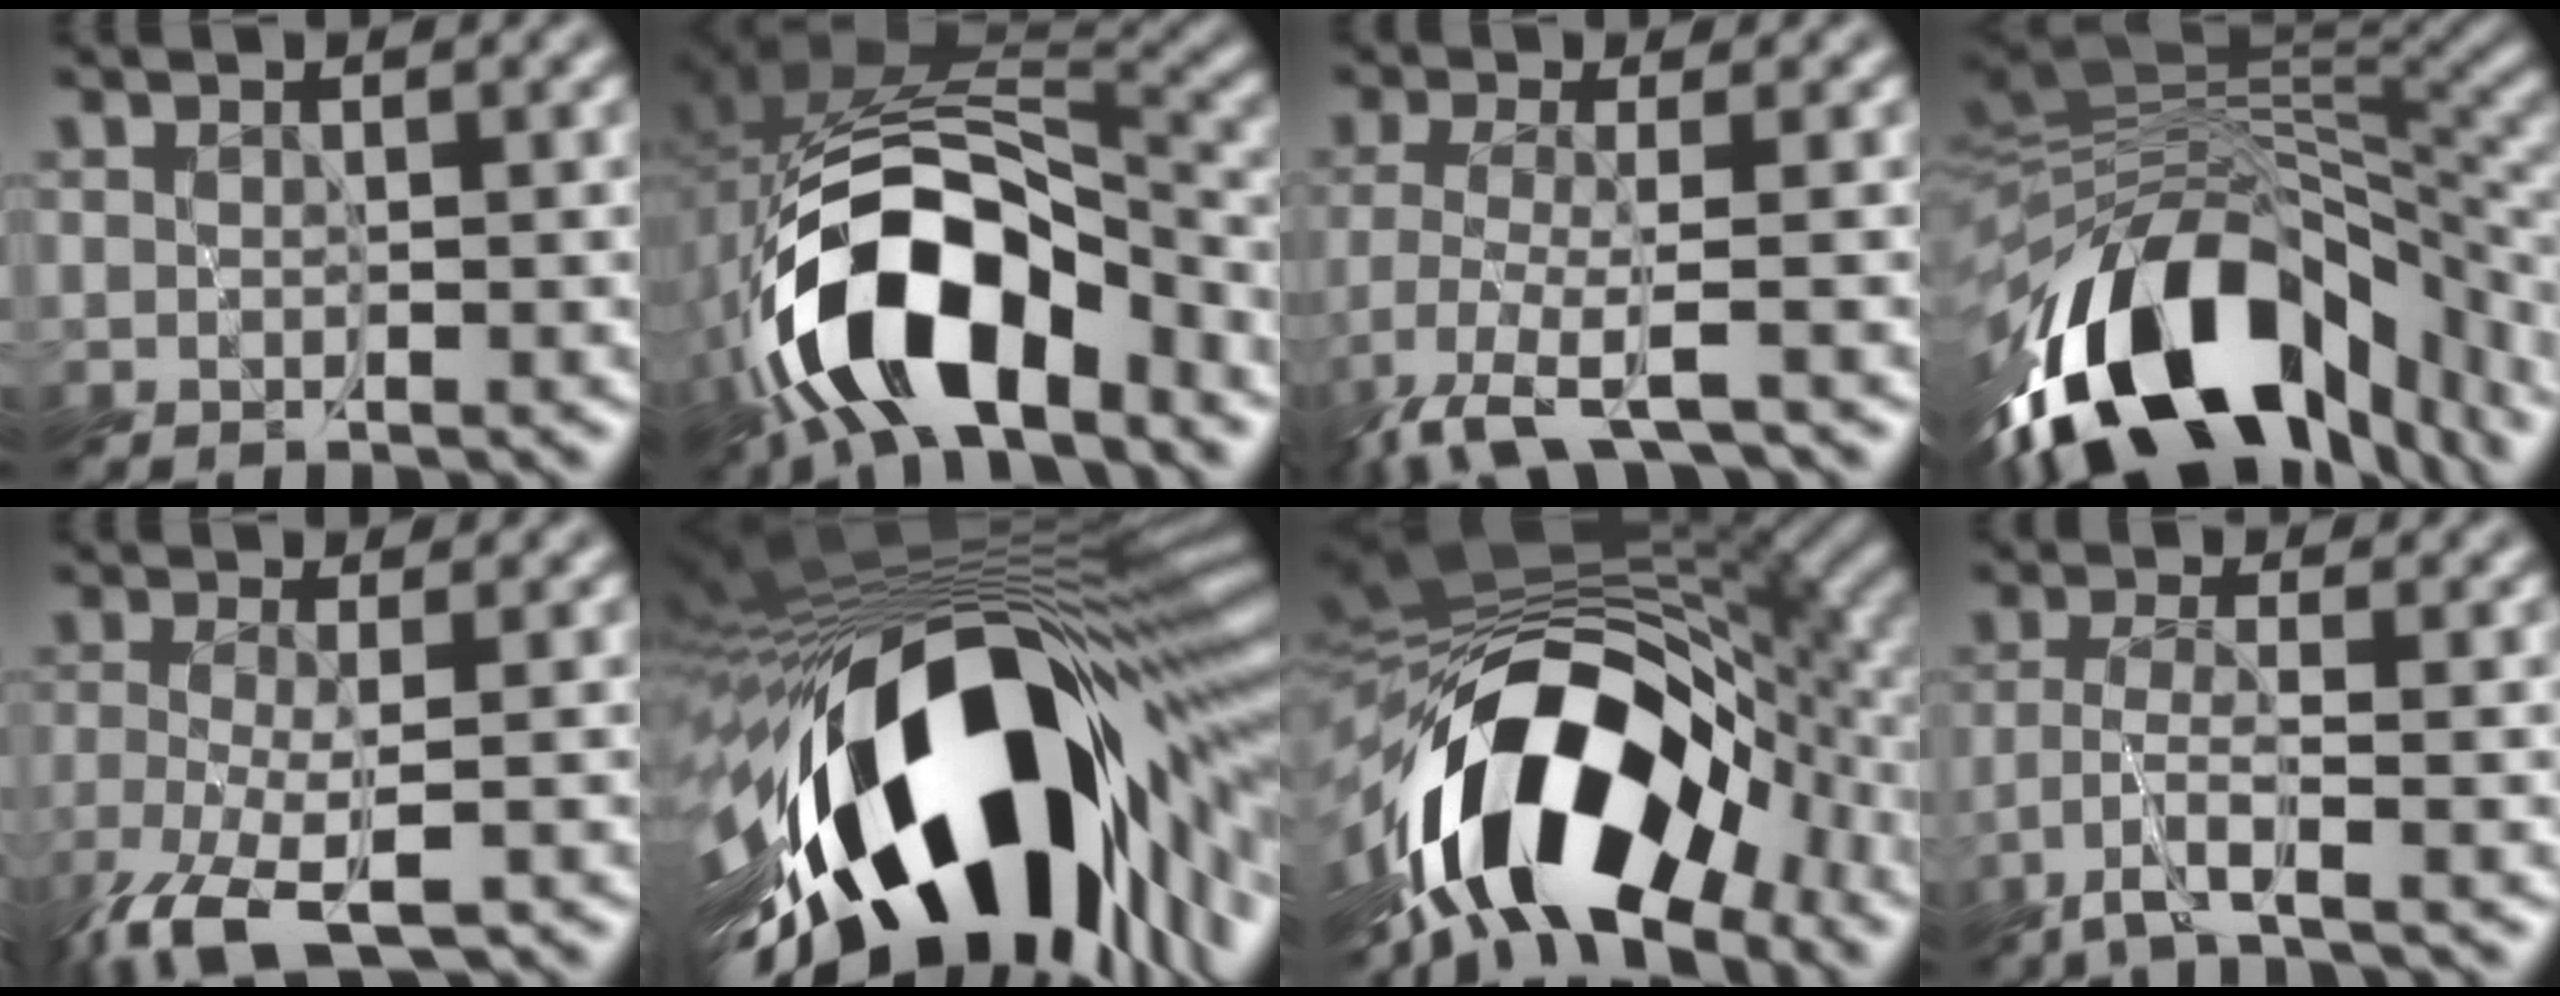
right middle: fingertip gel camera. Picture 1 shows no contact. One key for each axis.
{"total": 13.9, "fx": -6.3, "fy": 7.1, "fz": 10.2, "tx": -0.181, "ty": -0.006, "tz": -0.107}
{"total": 4.9, "fx": -3.7, "fy": 0.5, "fz": 3.3, "tx": -0.067, "ty": -0.014, "tz": -0.082}
{"total": 15.6, "fx": -7.6, "fy": 7.6, "fz": 11.4, "tx": -0.192, "ty": -0.009, "tz": -0.120}
{"total": 6.2, "fx": -4.0, "fy": 1.5, "fz": 4.4, "tx": -0.100, "ty": -0.017, "tz": -0.081}
{"total": 19.1, "fx": -5.7, "fy": 8.1, "fz": 16.3, "tx": -0.268, "ty": -0.016, "tz": -0.101}
{"total": 15.3, "fx": -7.1, "fy": 7.6, "fz": 11.3, "tx": -0.173, "ty": 0.000, "tz": -0.126}
{"total": 3.1, "fx": -2.2, "fy": -0.1, "fz": 2.2, "tx": -0.046, "ty": -0.001, "tz": -0.052}